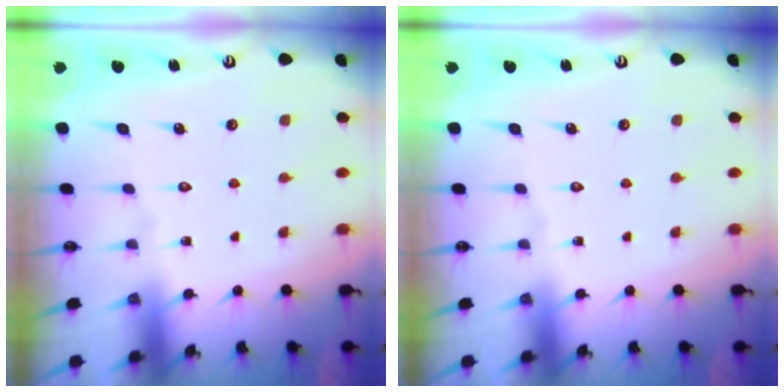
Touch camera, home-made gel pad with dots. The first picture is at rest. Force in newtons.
{"total": 0.0}